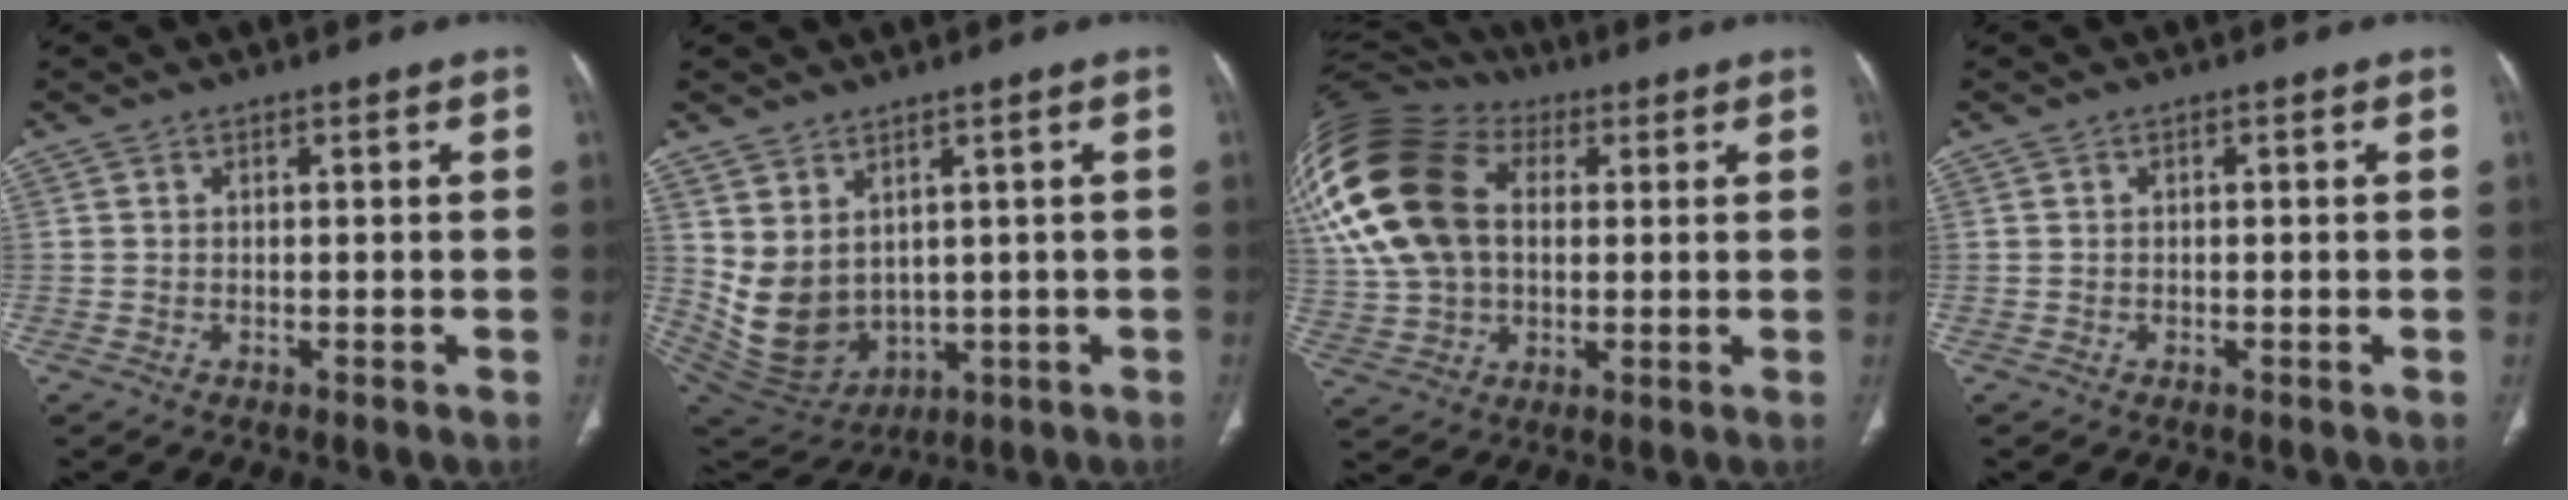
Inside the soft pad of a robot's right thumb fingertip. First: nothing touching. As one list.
[{"total": 10.6, "force": [2.2, 7.8, 6.8], "torque": [-0.114, -0.016, 0.082]}, {"total": 26.0, "force": [6.2, 18.0, 17.7], "torque": [-0.399, 0.046, 0.121]}, {"total": 0.0}]